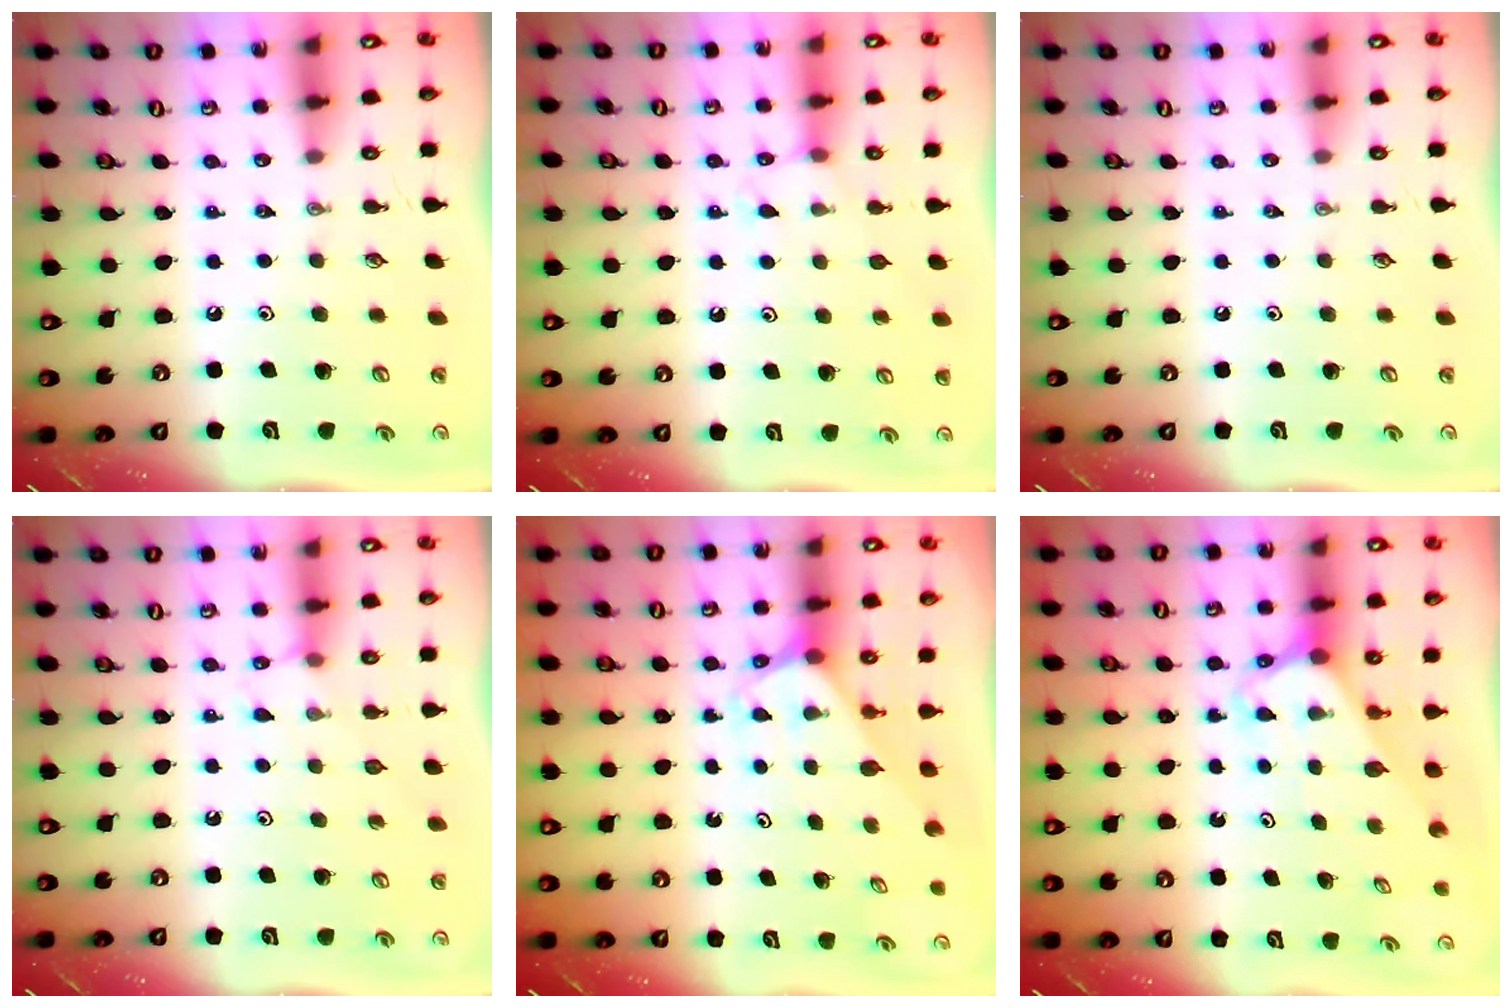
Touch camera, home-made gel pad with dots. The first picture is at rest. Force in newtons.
{"total": 6.6, "press": 6.6, "slide": 0.6}
{"total": 0.0}
{"total": 4.7, "press": 4.7, "slide": 0.6}
{"total": 2.3, "press": 2.3, "slide": 0.2}
{"total": 2.8, "press": 2.8, "slide": 0.2}